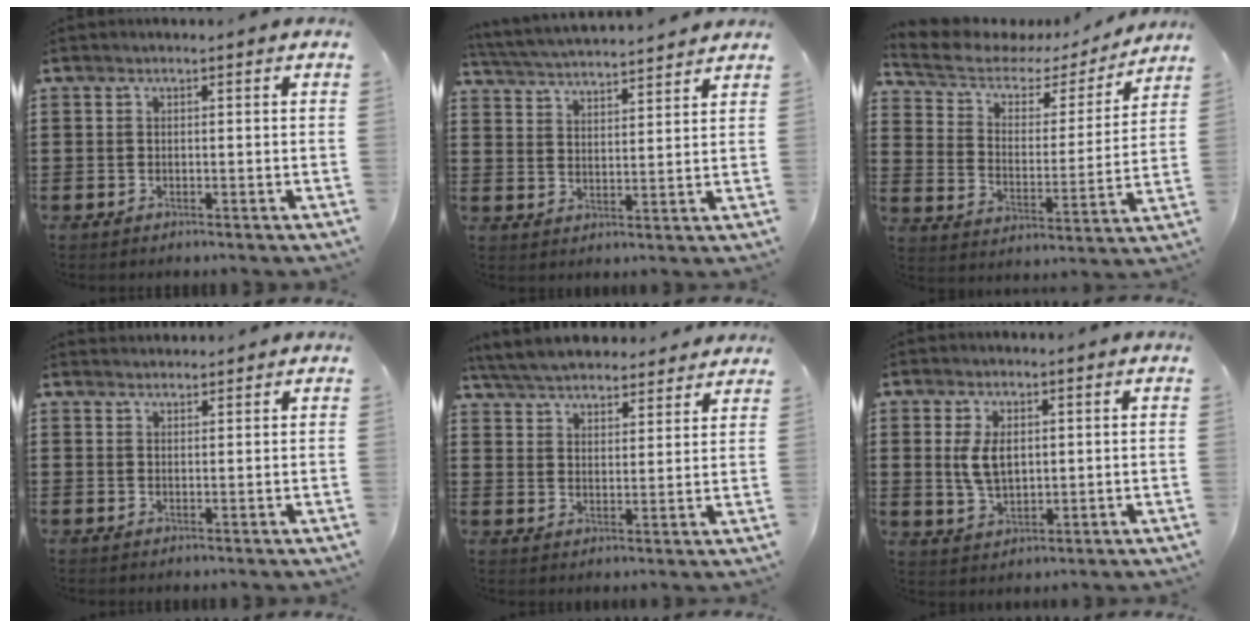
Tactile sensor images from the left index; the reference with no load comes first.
{"total": 4.1, "force": [4.1, -0.2, 0.4], "torque": [-0.028, -0.026, 0.070]}
{"total": 4.9, "force": [3.8, 2.6, 1.5], "torque": [-0.058, -0.024, 0.059]}
{"total": 1.4, "force": [1.4, 0.3, 0.0], "torque": [-0.003, 0.002, 0.028]}
{"total": 5.7, "force": [5.5, 0.9, 1.0], "torque": [-0.044, -0.023, 0.100]}
{"total": 5.4, "force": [1.1, 3.1, 4.3], "torque": [-0.090, 0.003, 0.015]}